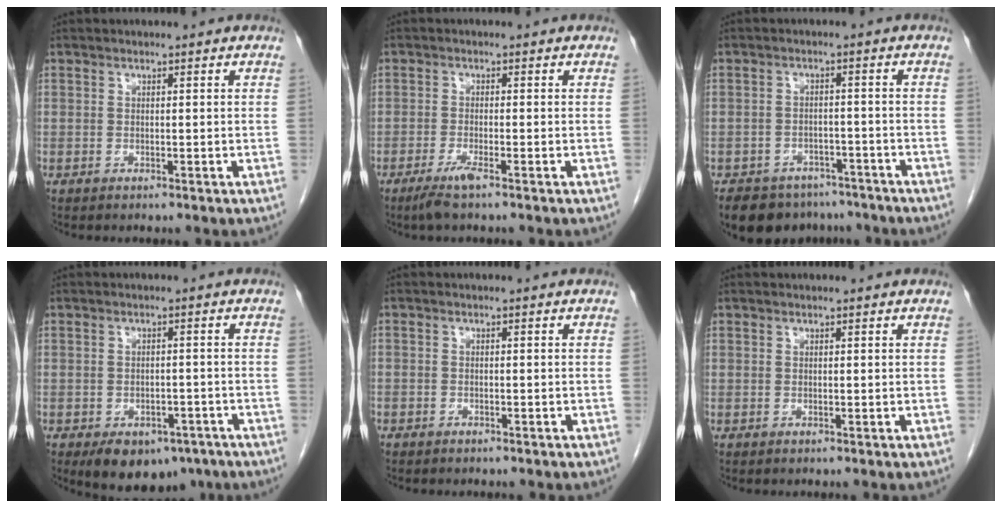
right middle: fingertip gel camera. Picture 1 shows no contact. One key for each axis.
{"total": 2.8, "fx": -1.9, "fy": -0.2, "fz": 2.0, "tx": -0.045, "ty": -0.008, "tz": -0.041}
{"total": 11.0, "fx": -9.0, "fy": 5.8, "fz": 2.5, "tx": -0.035, "ty": 0.006, "tz": -0.118}
{"total": 10.0, "fx": -6.5, "fy": 5.8, "fz": 4.9, "tx": -0.069, "ty": 0.006, "tz": -0.088}
{"total": 1.7, "fx": -1.3, "fy": 1.0, "fz": 0.3, "tx": -0.012, "ty": 0.002, "tz": -0.021}
{"total": 0.0}